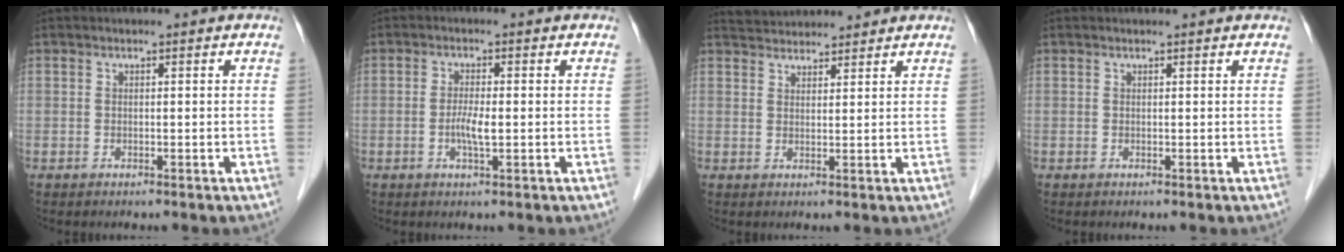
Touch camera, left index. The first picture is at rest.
{"total": 2.9, "force": [-0.5, 0.4, 2.8], "torque": [-0.058, -0.002, -0.010]}
{"total": 7.4, "force": [7.3, 0.7, 1.4], "torque": [-0.033, 0.031, 0.122]}
{"total": 1.2, "force": [1.2, 0.1, 0.3], "torque": [-0.013, 0.008, 0.014]}